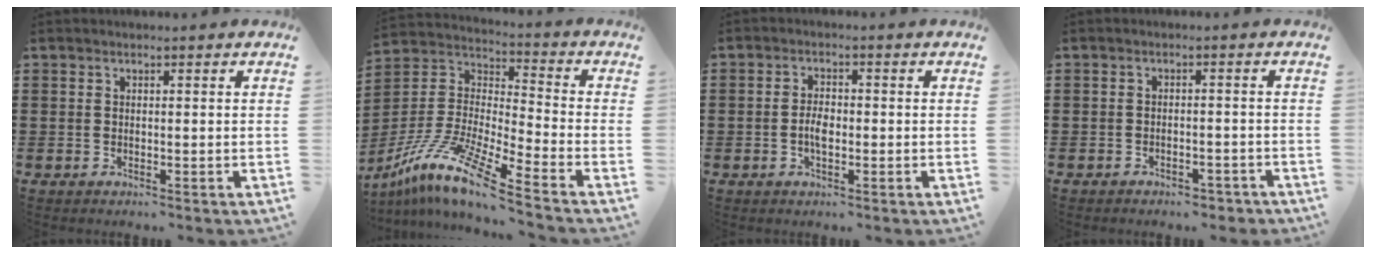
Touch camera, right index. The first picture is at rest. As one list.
[{"total": 12.0, "force": [-9.6, 0.3, 7.1], "torque": [-0.158, -0.004, -0.197]}, {"total": 2.9, "force": [-0.6, 1.2, 2.6], "torque": [-0.056, -0.002, -0.013]}, {"total": 2.0, "force": [-1.9, 0.5, 0.3], "torque": [-0.013, 0.000, -0.039]}]